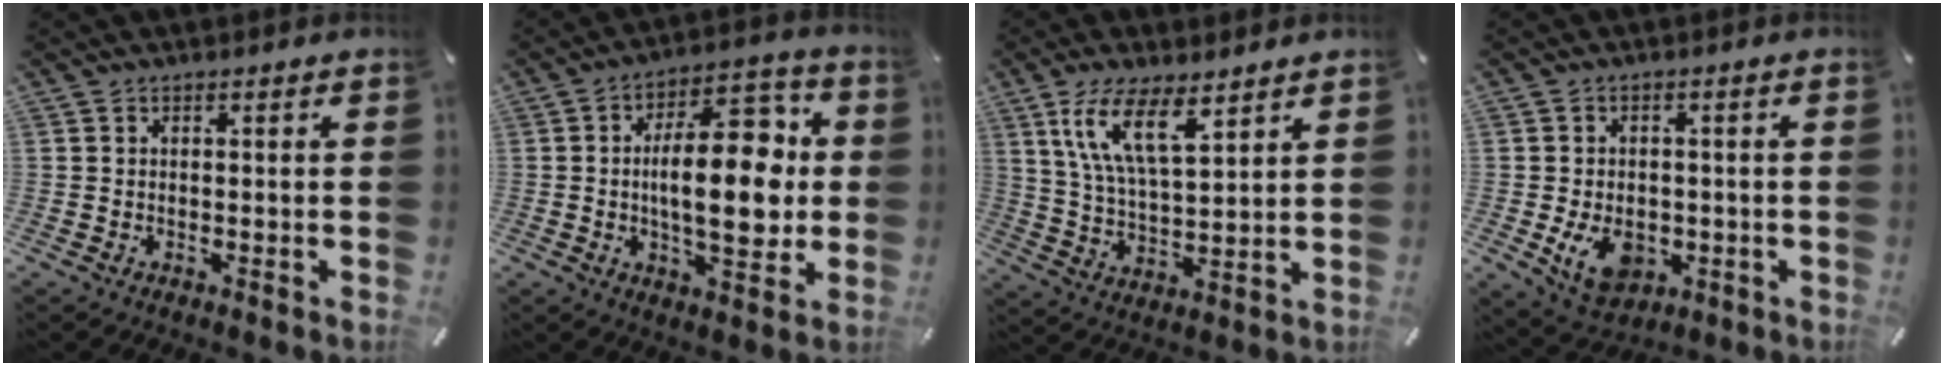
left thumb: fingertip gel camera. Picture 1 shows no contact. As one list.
[{"total": 19.6, "force": [0.8, 9.3, 17.3], "torque": [-0.245, -0.001, 0.008]}, {"total": 12.1, "force": [7.7, 4.5, 8.2], "torque": [-0.193, -0.020, 0.140]}, {"total": 8.0, "force": [-1.8, 6.2, 4.8], "torque": [-0.088, 0.001, -0.033]}]